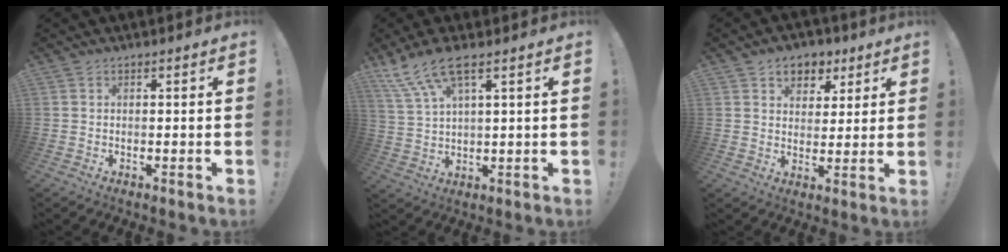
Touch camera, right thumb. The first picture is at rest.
{"total": 9.5, "force": [6.3, 2.4, 6.7], "torque": [-0.140, -0.022, 0.120]}
{"total": 7.7, "force": [4.4, 5.9, 2.3], "torque": [-0.030, -0.023, 0.085]}